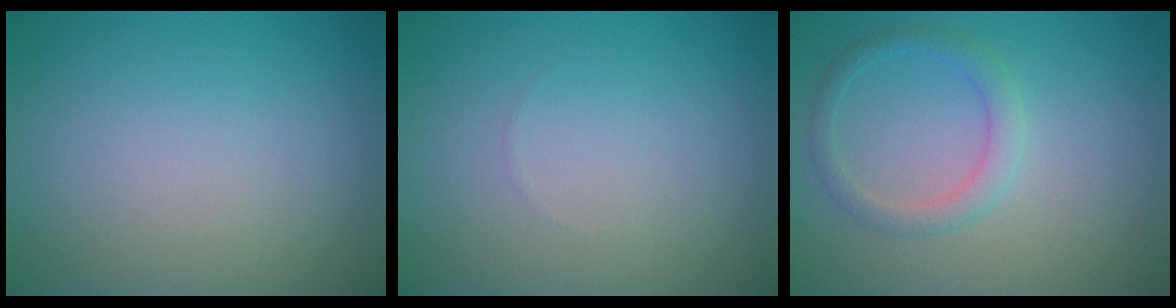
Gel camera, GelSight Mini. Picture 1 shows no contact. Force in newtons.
{"total": 0.0}
{"total": 2.0, "press": 2.0, "slide": 0.1}